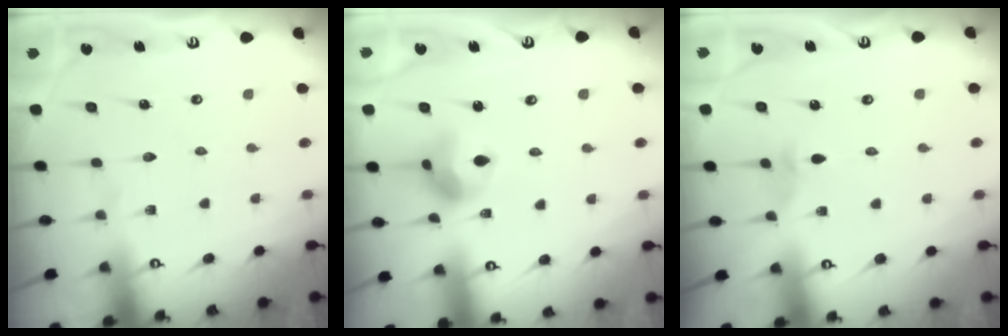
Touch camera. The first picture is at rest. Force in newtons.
{"total": 8.9, "press": 8.8, "slide": 1.1}
{"total": 2.7, "press": 2.6, "slide": 0.9}